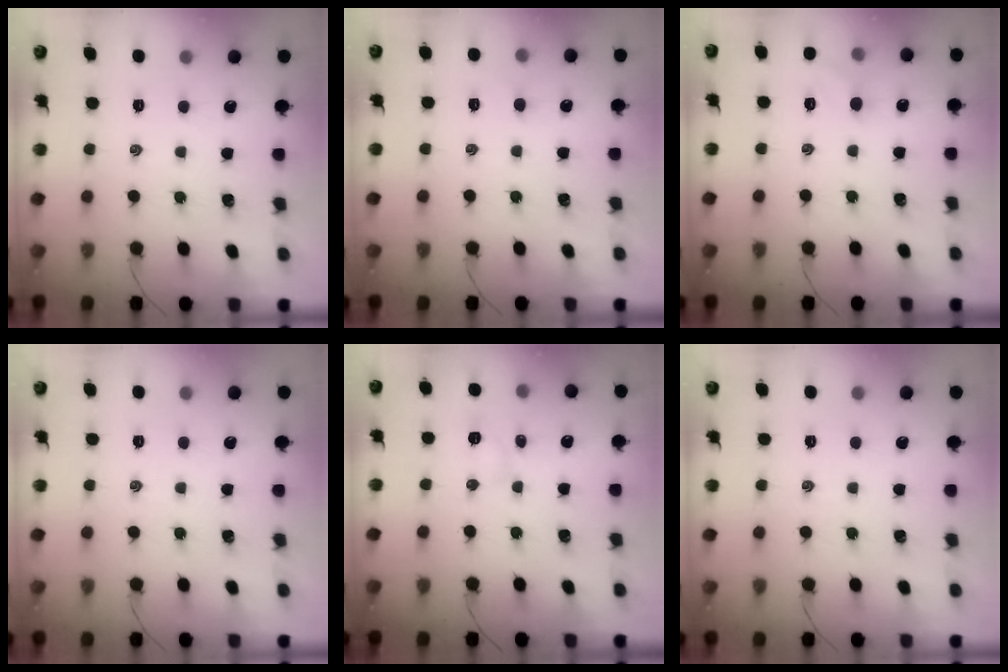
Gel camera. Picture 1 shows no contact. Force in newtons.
{"total": 3.3, "press": 3.1, "slide": 0.9}
{"total": 6.9, "press": 6.7, "slide": 1.6}
{"total": 0.0}
{"total": 4.2, "press": 4.0, "slide": 1.1}
{"total": 0.0}